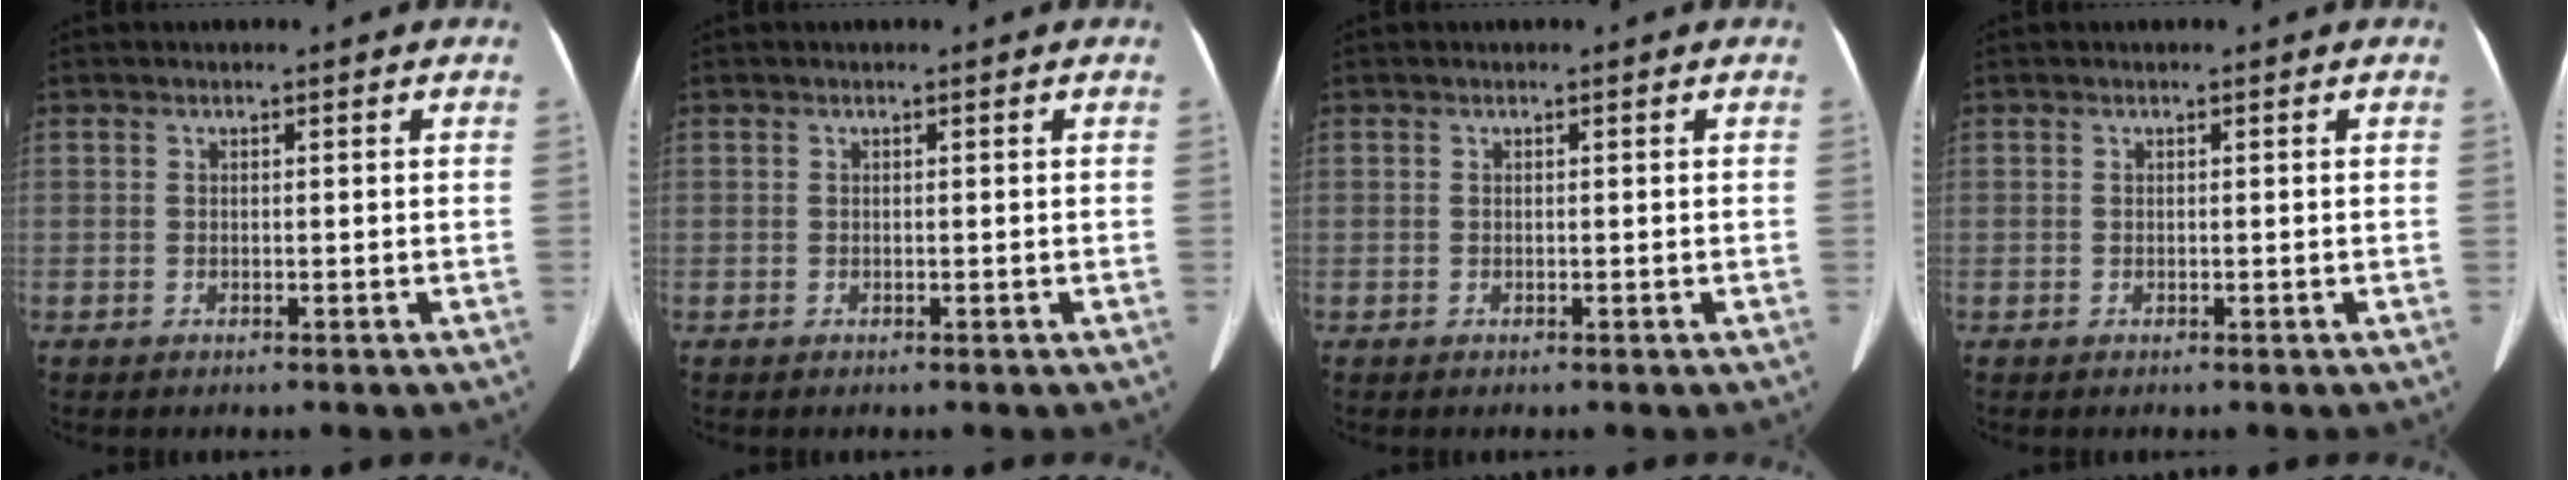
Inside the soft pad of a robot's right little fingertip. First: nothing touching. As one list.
[{"total": 0.0}, {"total": 0.0}, {"total": 0.0}]